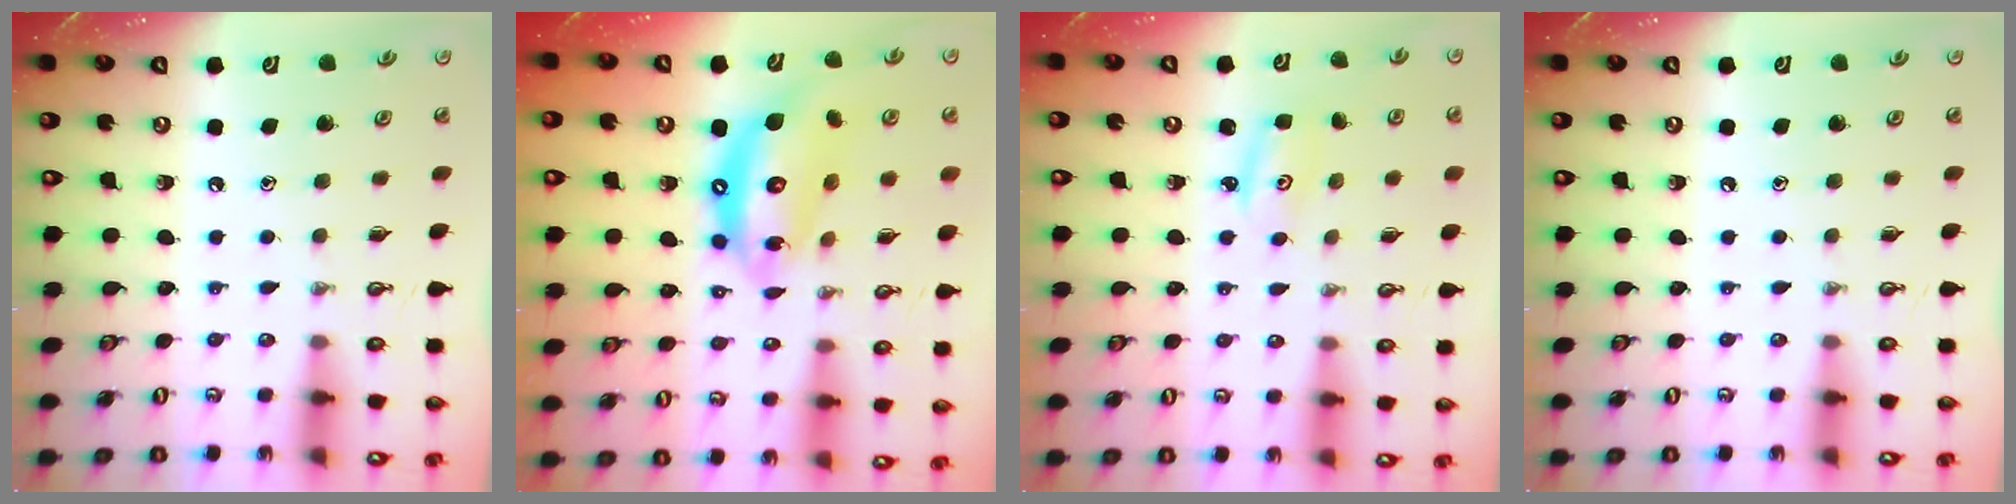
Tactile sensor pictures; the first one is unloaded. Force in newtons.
{"total": 14.8, "press": 14.7, "slide": 1.5}
{"total": 2.7, "press": 2.7, "slide": 0.2}
{"total": 0.0}